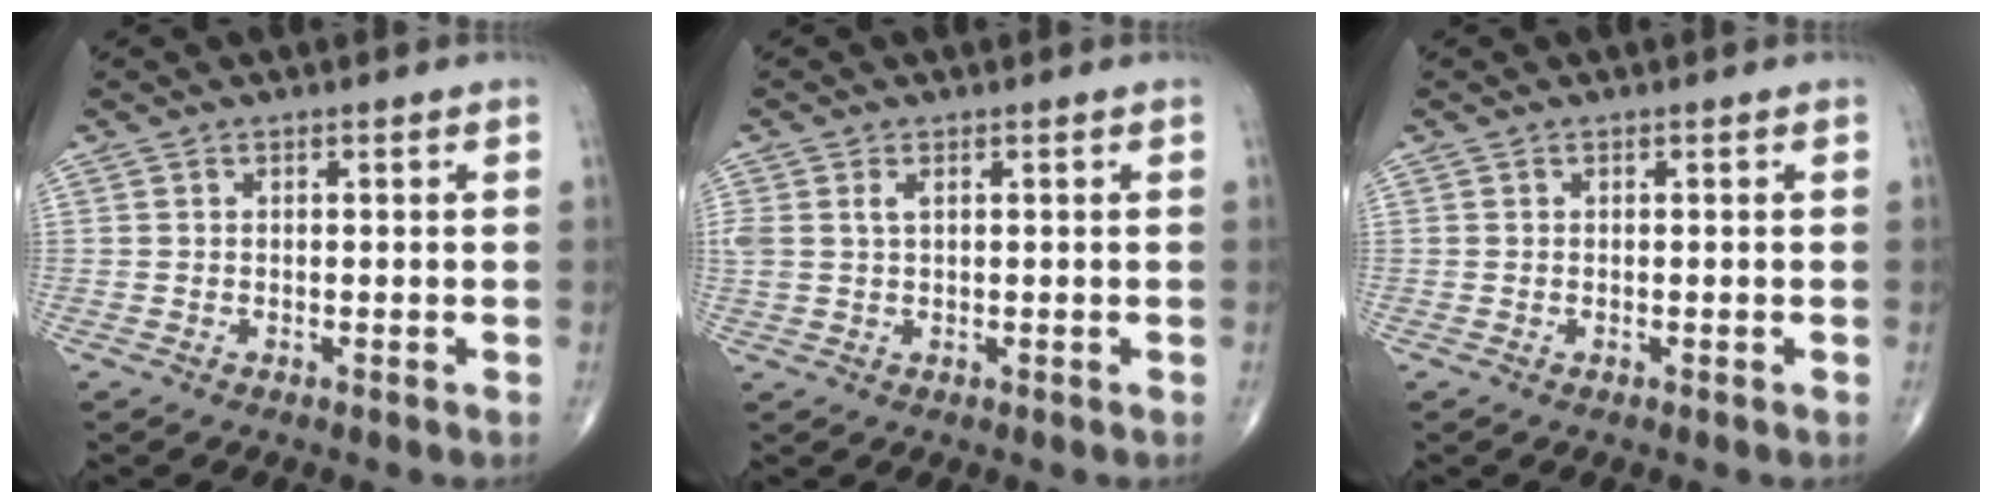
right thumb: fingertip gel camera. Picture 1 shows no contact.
{"total": 2.7, "force": [0.9, 1.5, 2.1], "torque": [-0.057, 0.010, 0.021]}
{"total": 0.0}